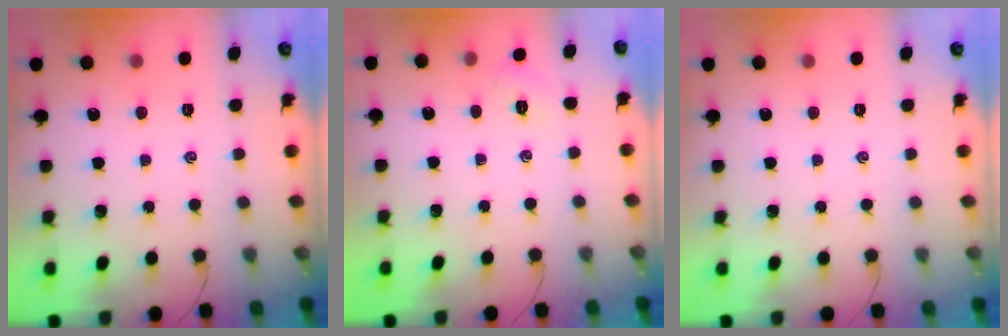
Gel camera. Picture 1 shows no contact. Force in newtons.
{"total": 3.0, "press": 2.9, "slide": 0.8}
{"total": 0.0}